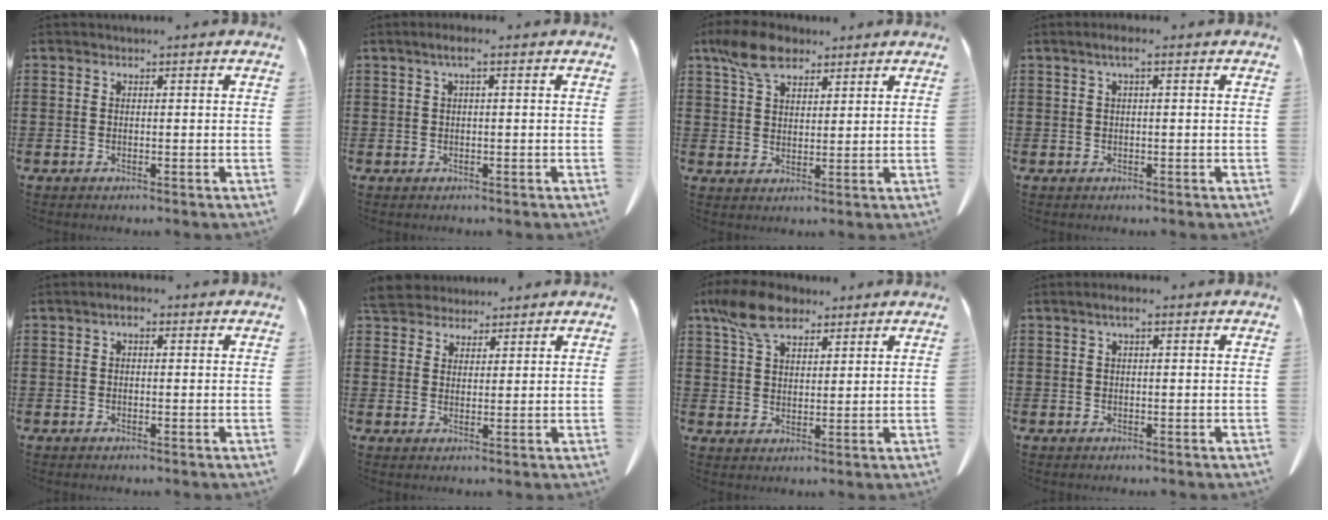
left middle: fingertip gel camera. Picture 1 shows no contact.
{"total": 2.1, "force": [0.4, 0.1, 2.1], "torque": [-0.039, -0.001, 0.008]}
{"total": 7.3, "force": [5.0, 3.5, 3.9], "torque": [-0.094, 0.004, 0.095]}
{"total": 2.0, "force": [0.4, 0.2, 1.9], "torque": [-0.036, 0.000, 0.007]}
{"total": 1.5, "force": [0.0, 0.7, 1.3], "torque": [-0.028, 0.003, -0.001]}
{"total": 4.4, "force": [4.1, 1.4, 0.5], "torque": [-0.025, -0.006, 0.079]}
{"total": 8.8, "force": [6.0, 4.1, 4.9], "torque": [-0.115, -0.001, 0.115]}
{"total": 1.7, "force": [0.4, 0.4, 1.6], "torque": [-0.032, 0.002, 0.007]}